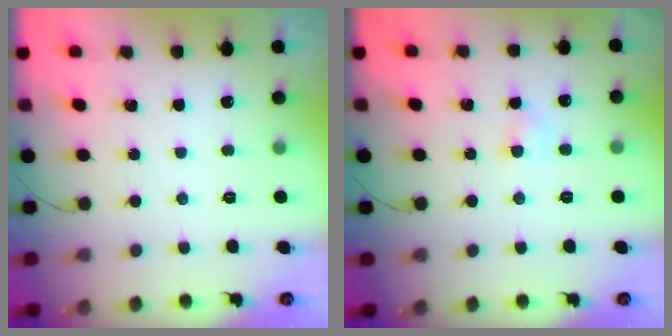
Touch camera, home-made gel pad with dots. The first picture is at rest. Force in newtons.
{"total": 3.0, "press": 2.8, "slide": 1.0}